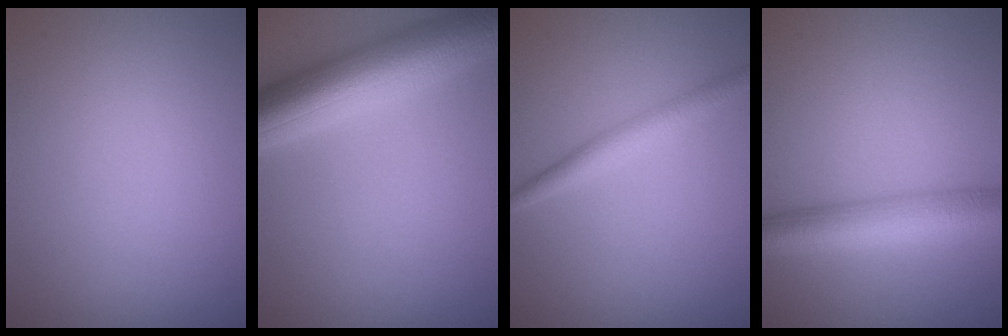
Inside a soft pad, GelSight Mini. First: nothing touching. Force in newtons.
{"total": 9.0, "press": 9.0, "slide": 0.2}
{"total": 2.4, "press": 2.4, "slide": 0.1}
{"total": 5.9, "press": 5.9, "slide": 0.2}